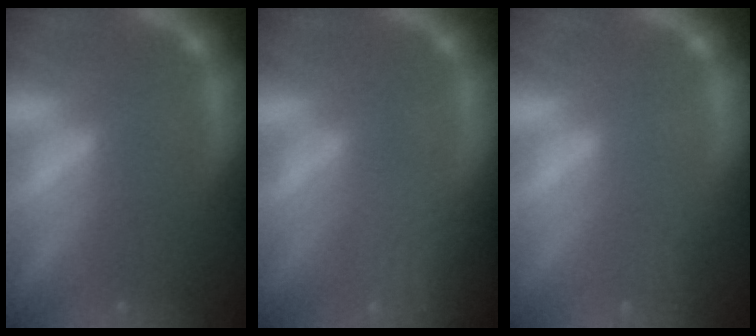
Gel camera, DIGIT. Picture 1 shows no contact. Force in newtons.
{"total": 10.1}
{"total": 1.4}